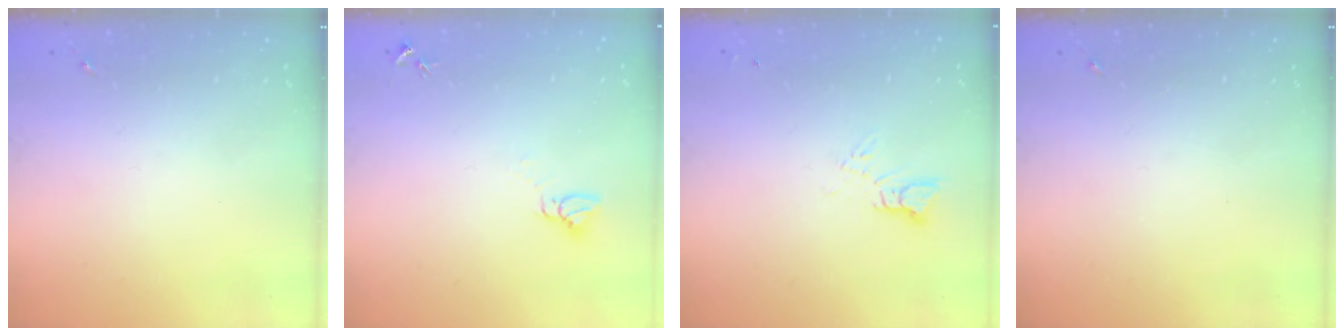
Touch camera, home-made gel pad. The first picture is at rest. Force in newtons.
{"total": 2.8, "press": 2.8, "slide": 0.1}
{"total": 3.8, "press": 3.8, "slide": 0.3}
{"total": 0.0}